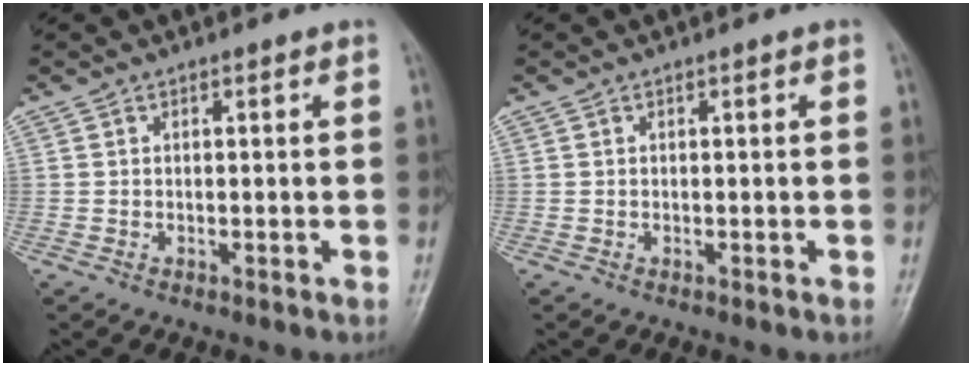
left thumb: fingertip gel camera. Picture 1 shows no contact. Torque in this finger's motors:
{"motor_torque": [0.00, 0.00, 0.00, 0.00, 0.00]}